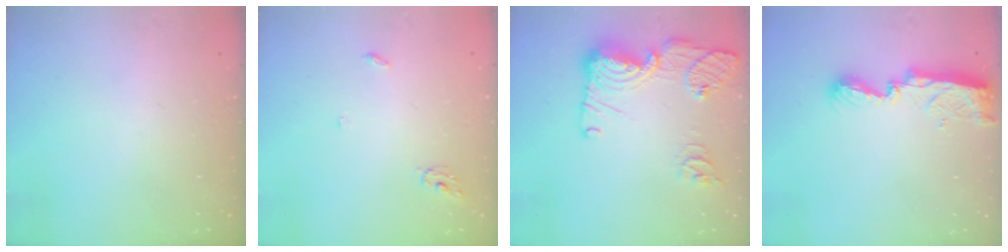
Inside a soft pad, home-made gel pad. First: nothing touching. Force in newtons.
{"total": 4.0, "press": 4.0, "slide": 0.3}
{"total": 16.2, "press": 16.2, "slide": 1.7}
{"total": 7.7, "press": 7.6, "slide": 0.6}